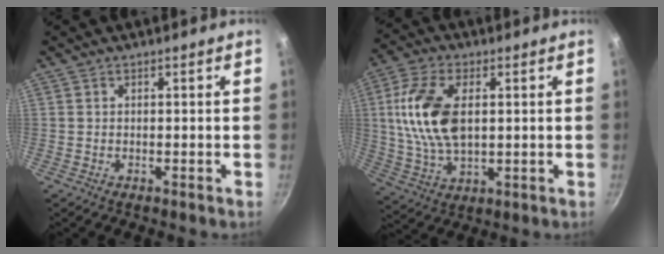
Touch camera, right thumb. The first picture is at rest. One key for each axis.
{"total": 14.5, "fx": 2.3, "fy": 8.1, "fz": 11.8, "tx": -0.224, "ty": -0.002, "tz": 0.045}